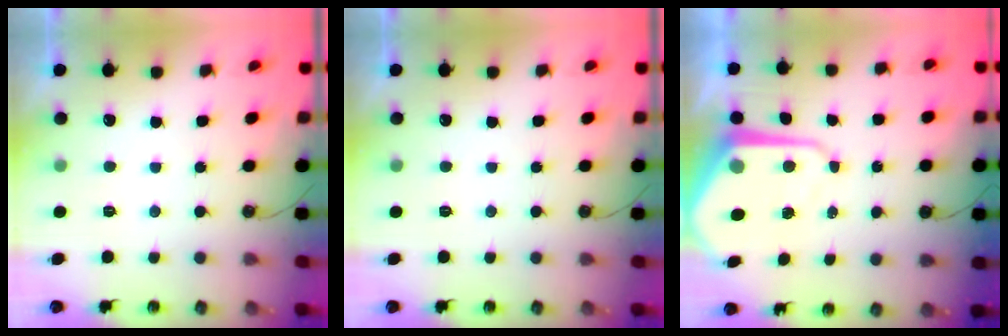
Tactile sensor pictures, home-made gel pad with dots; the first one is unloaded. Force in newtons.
{"total": 0.0}
{"total": 10.2, "press": 10.2, "slide": 1.0}